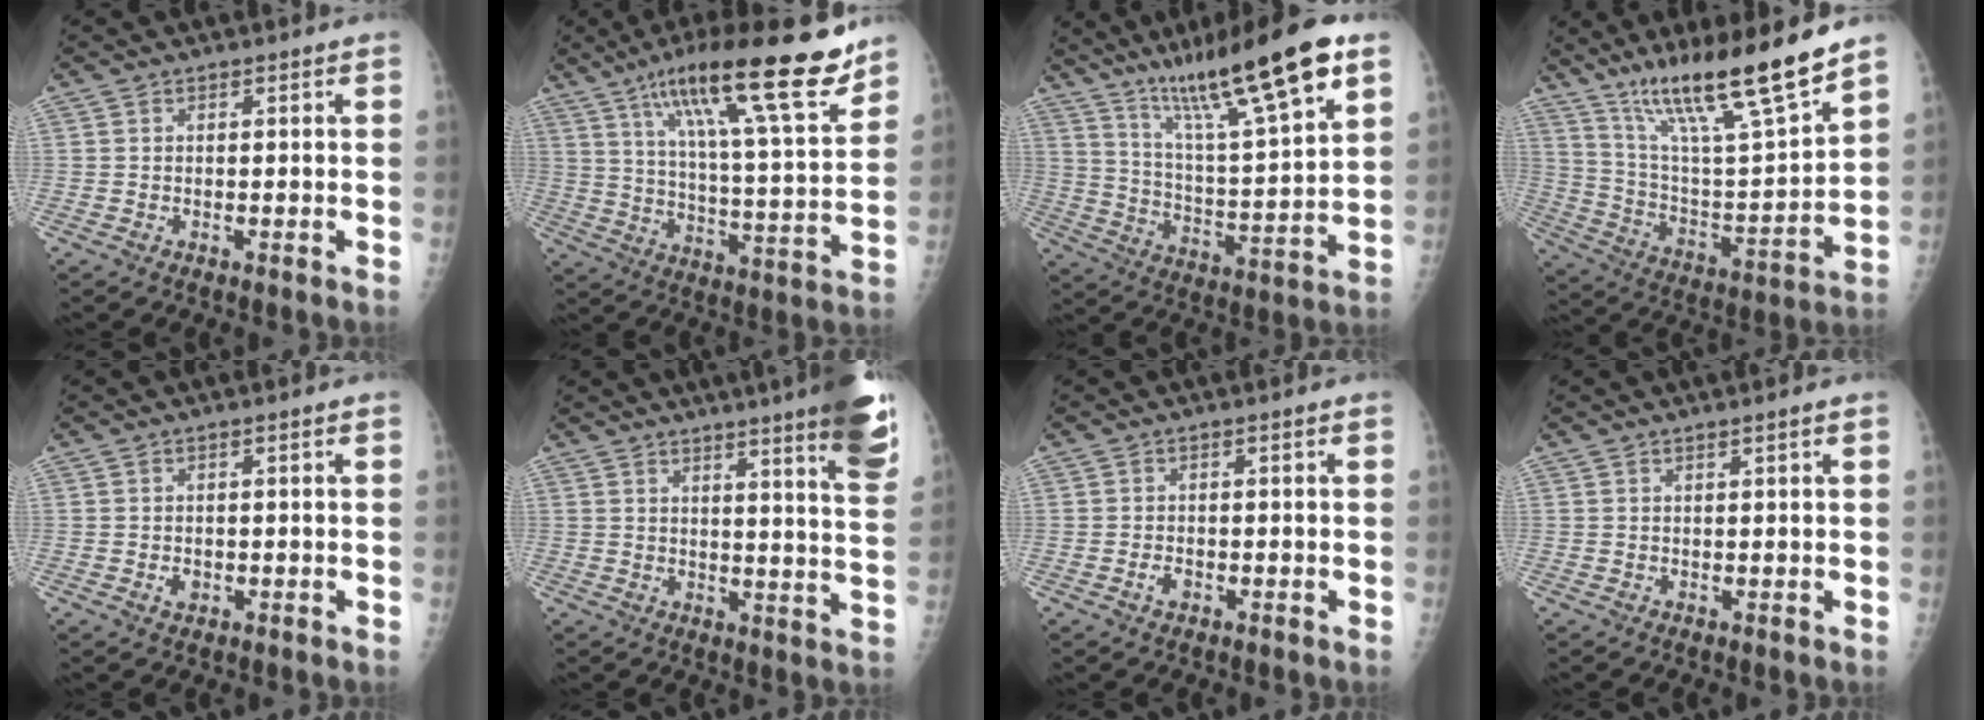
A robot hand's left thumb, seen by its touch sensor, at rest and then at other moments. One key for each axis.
{"total": 23.5, "fx": 15.6, "fy": 3.8, "fz": 17.1, "tx": -0.255, "ty": -0.055, "tz": 0.252}
{"total": 21.7, "fx": 13.7, "fy": 2.7, "fz": 16.7, "tx": -0.261, "ty": -0.048, "tz": 0.230}
{"total": 21.3, "fx": 15.4, "fy": 2.0, "fz": 14.6, "tx": -0.228, "ty": -0.070, "tz": 0.274}
{"total": 1.6, "fx": -0.5, "fy": 1.2, "fz": 1.0, "tx": -0.009, "ty": 0.003, "tz": -0.004}
{"total": 13.7, "fx": 8.8, "fy": 0.8, "fz": 10.5, "tx": -0.118, "ty": -0.049, "tz": 0.100}
{"total": 1.6, "fx": -0.8, "fy": 1.0, "fz": 1.0, "tx": -0.018, "ty": 0.006, "tz": -0.013}
{"total": 0.7, "fx": 0.4, "fy": -0.1, "fz": 0.6, "tx": -0.013, "ty": -0.002, "tz": 0.009}